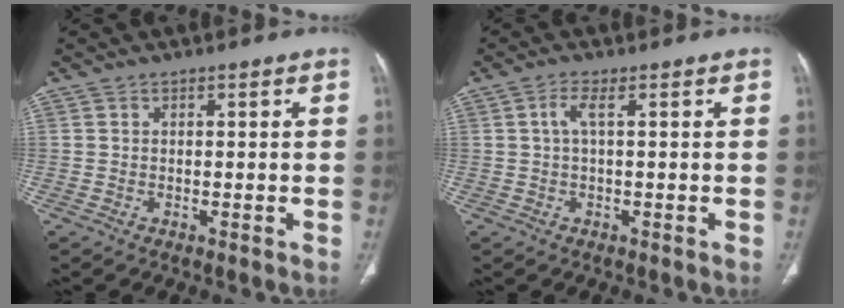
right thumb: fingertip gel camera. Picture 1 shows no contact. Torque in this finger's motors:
{"motor_torque": [-0.33, 0.45, -0.09, 0.16, 0.08]}